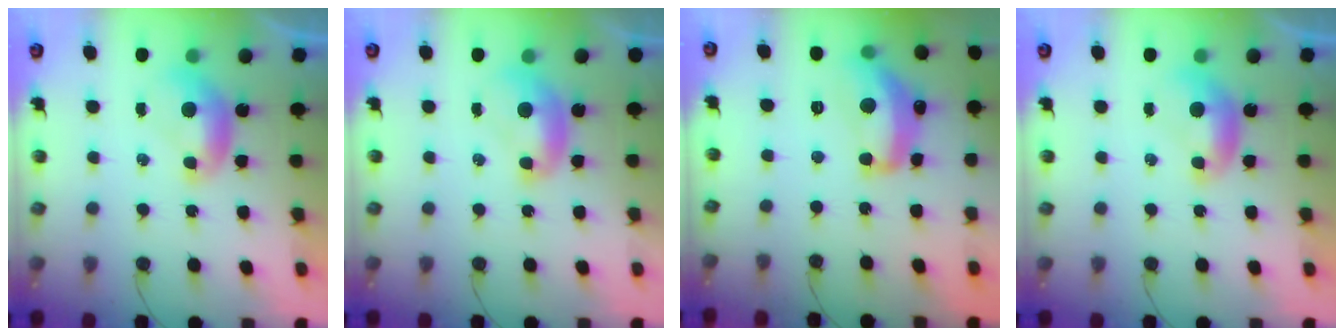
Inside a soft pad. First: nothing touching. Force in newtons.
{"total": 1.5, "press": 1.5, "slide": 0.1}
{"total": 10.5, "press": 10.5, "slide": 1.0}
{"total": 0.0}